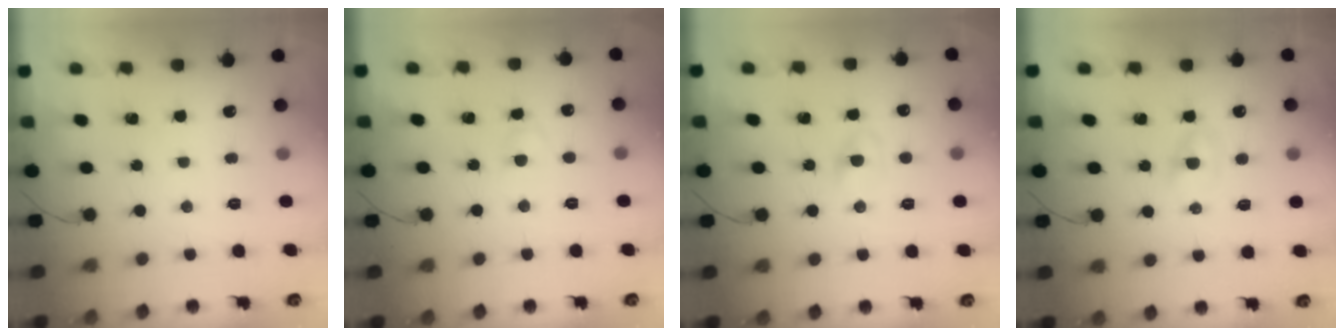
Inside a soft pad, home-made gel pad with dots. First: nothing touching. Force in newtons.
{"total": 2.2, "press": 1.9, "slide": 1.1}
{"total": 1.6, "press": 1.4, "slide": 0.8}
{"total": 2.7, "press": 2.5, "slide": 0.9}